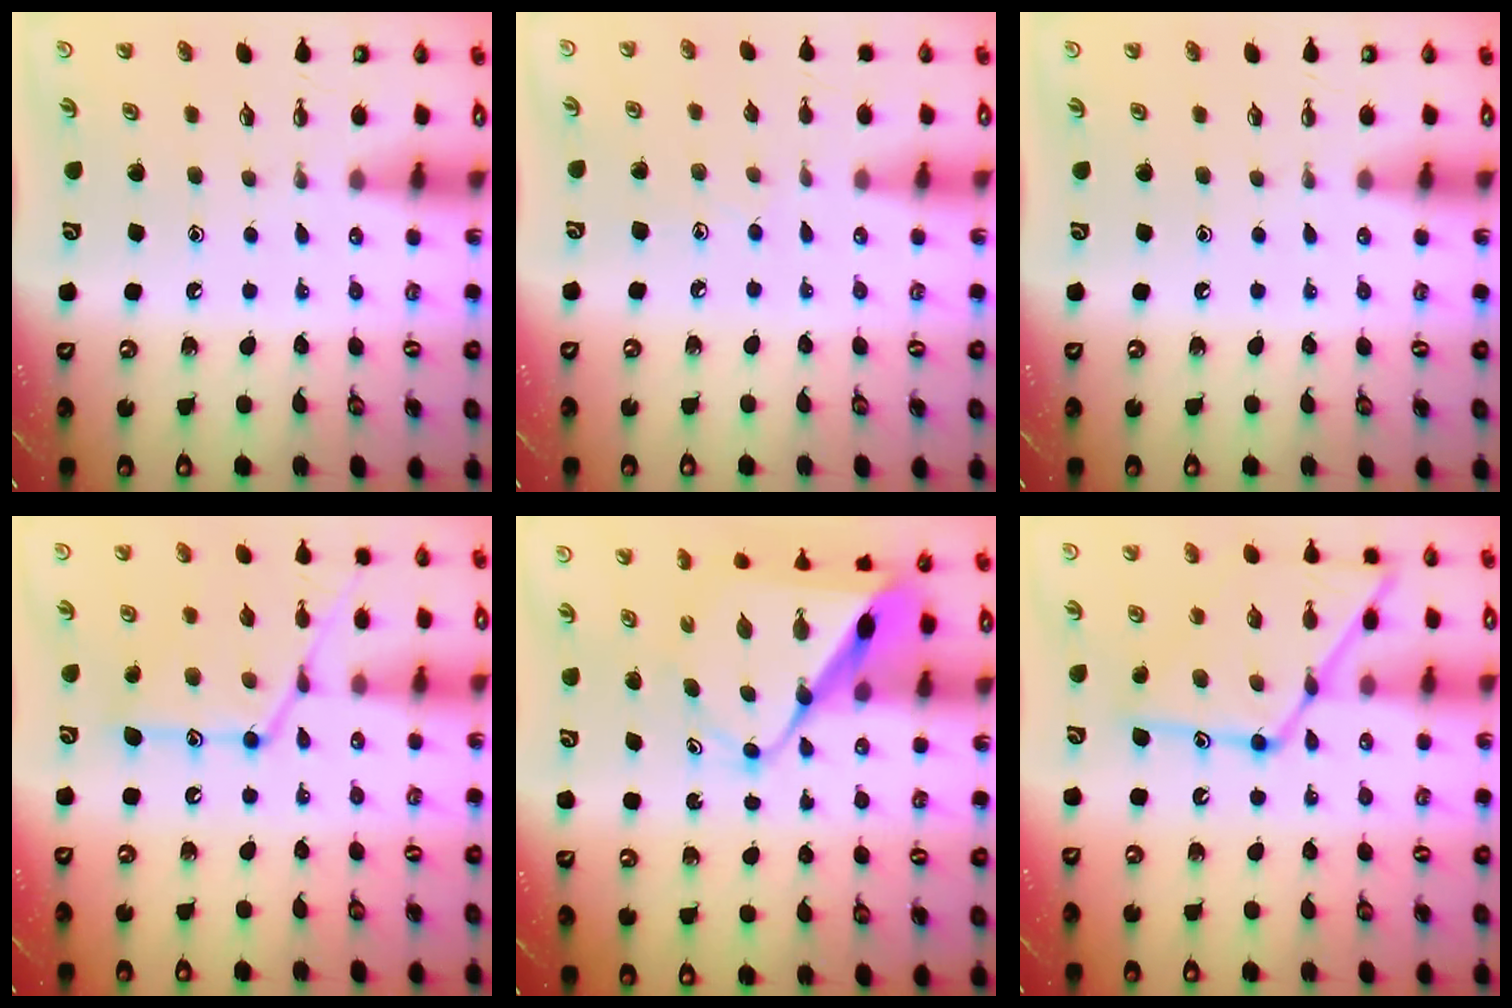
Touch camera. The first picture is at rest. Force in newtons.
{"total": 5.0, "press": 5.0, "slide": 0.4}
{"total": 0.0}
{"total": 16.2, "press": 16.1, "slide": 1.4}
{"total": 11.9, "press": 11.8, "slide": 1.2}
{"total": 17.1, "press": 17.1, "slide": 1.3}